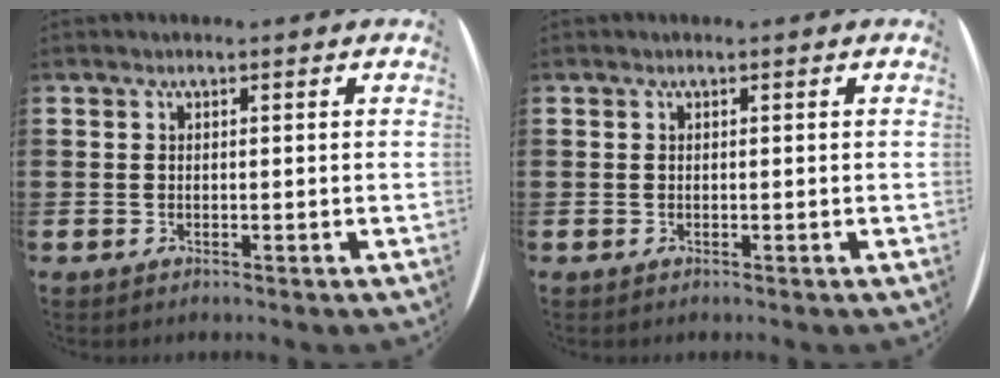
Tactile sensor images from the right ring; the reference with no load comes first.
{"total": 0.0}